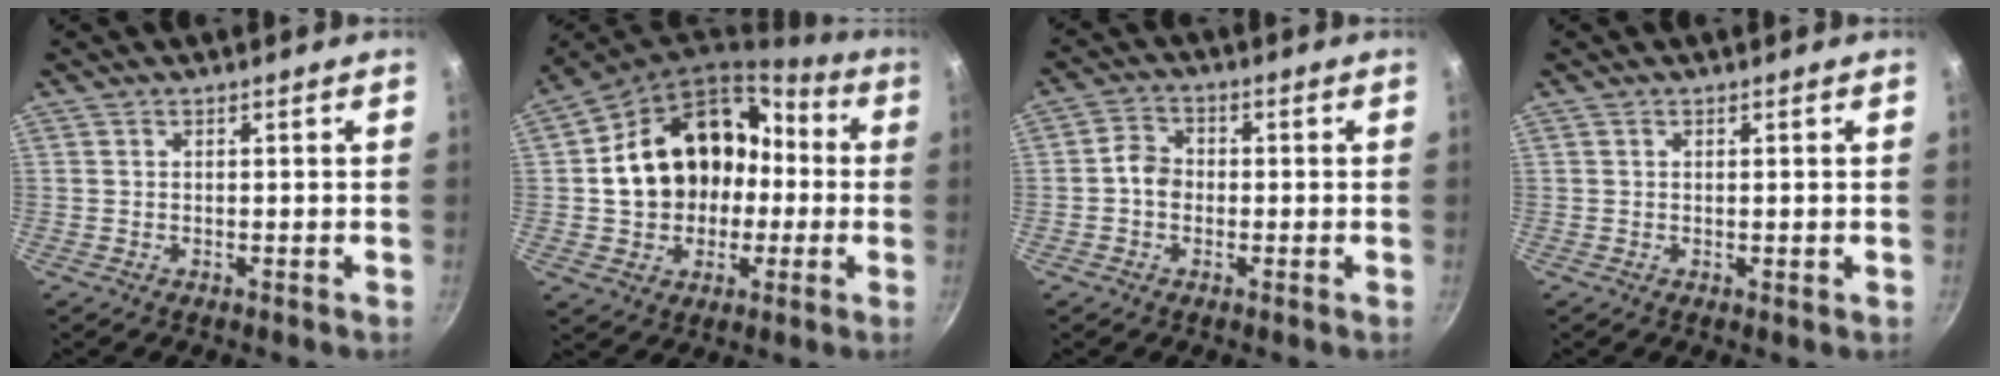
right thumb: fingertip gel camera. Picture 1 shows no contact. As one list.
[{"total": 20.0, "force": [-0.4, 16.4, 11.5], "torque": [-0.159, 0.063, 0.004]}, {"total": 4.2, "force": [-0.7, 3.5, 2.2], "torque": [-0.020, 0.020, -0.021]}, {"total": 0.5, "force": [0.0, 0.0, 0.5], "torque": [-0.007, -0.001, -0.001]}]